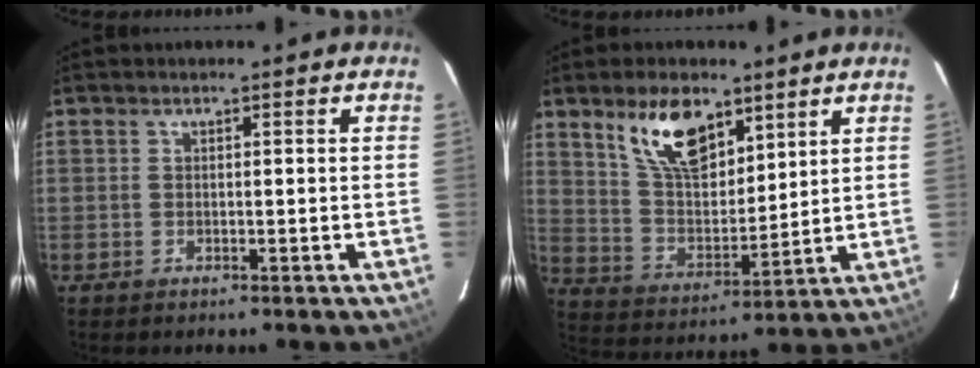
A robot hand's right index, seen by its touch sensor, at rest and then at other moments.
{"total": 13.2, "force": [8.0, 6.4, 8.3], "torque": [-0.149, 0.004, 0.158]}